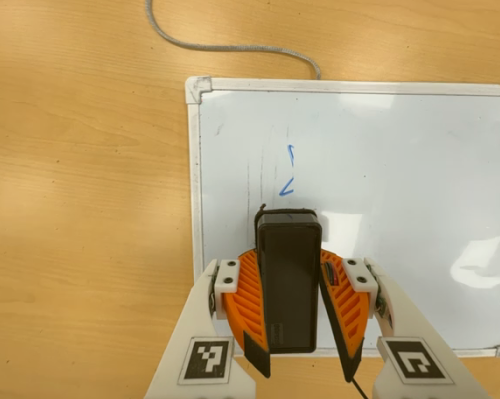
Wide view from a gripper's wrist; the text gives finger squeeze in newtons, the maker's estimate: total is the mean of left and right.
{"total": 9.5, "left": 8.9, "right": 10.2}